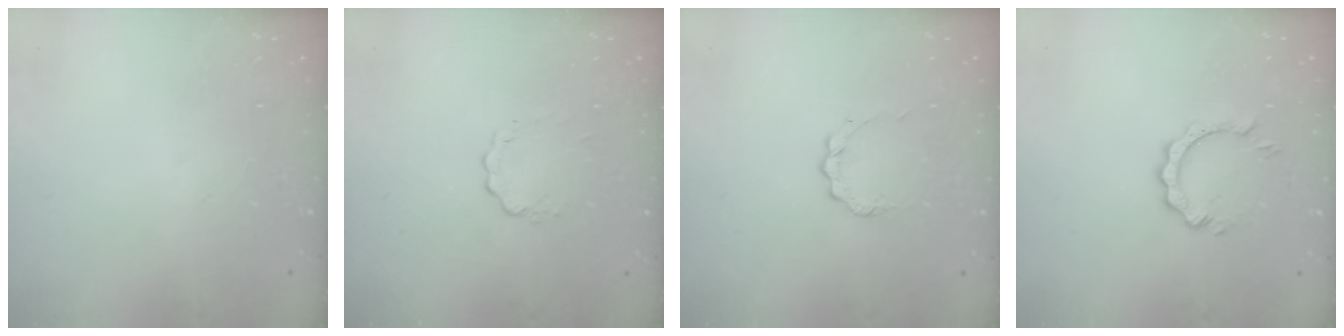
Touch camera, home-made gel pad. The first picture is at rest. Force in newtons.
{"total": 3.3, "press": 3.3, "slide": 0.3}
{"total": 4.7, "press": 4.7, "slide": 0.2}
{"total": 4.8, "press": 4.8, "slide": 0.5}